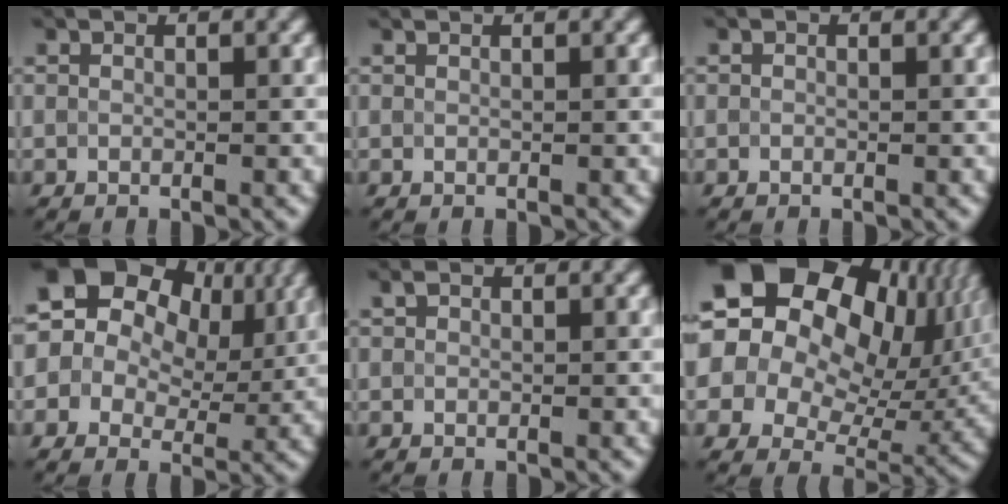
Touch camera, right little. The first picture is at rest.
{"total": 0.0}
{"total": 0.0}
{"total": 14.7, "force": [6.3, 10.9, 7.6], "torque": [-0.158, 0.053, 0.087]}
{"total": 0.8, "force": [0.4, 0.5, 0.3], "torque": [-0.005, 0.003, 0.008]}
{"total": 22.4, "force": [7.8, 16.7, 12.7], "torque": [-0.233, 0.046, 0.116]}